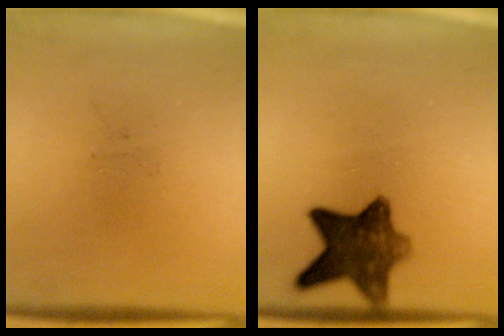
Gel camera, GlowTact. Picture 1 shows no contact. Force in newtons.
{"total": 9.1}